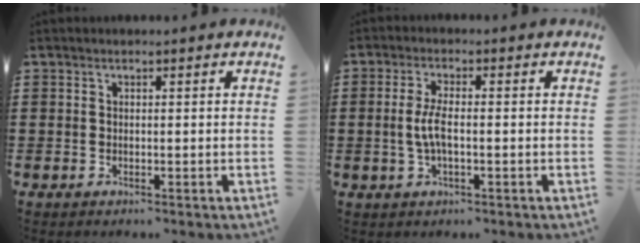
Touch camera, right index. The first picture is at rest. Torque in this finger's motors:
{"motor_torque": [1.06, 1.08, 0.27, 0.06]}